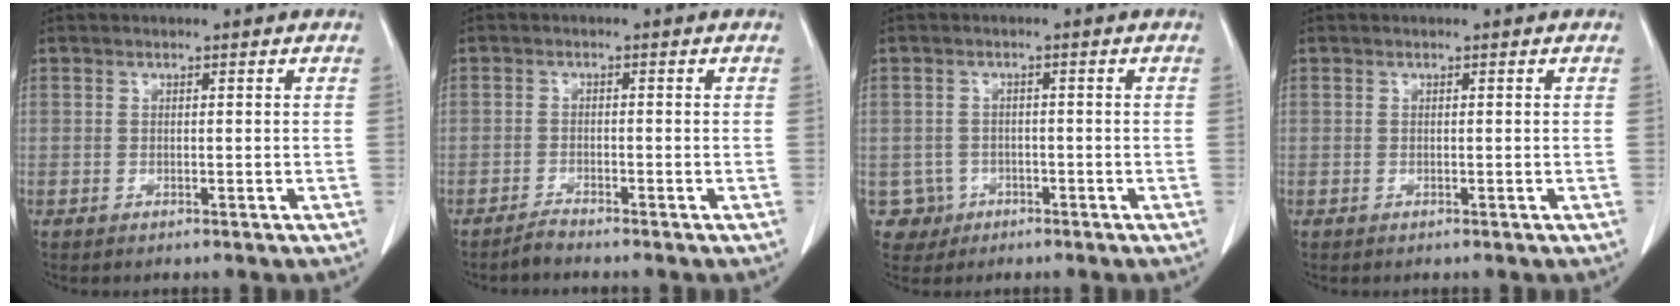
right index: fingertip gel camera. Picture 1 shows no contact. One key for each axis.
{"total": 1.9, "fx": -1.8, "fy": -0.4, "fz": 0.3, "tx": -0.009, "ty": -0.006, "tz": -0.038}
{"total": 3.6, "fx": -1.2, "fy": 3.4, "fz": -0.4, "tx": 0.015, "ty": 0.014, "tz": -0.018}
{"total": 0.0}